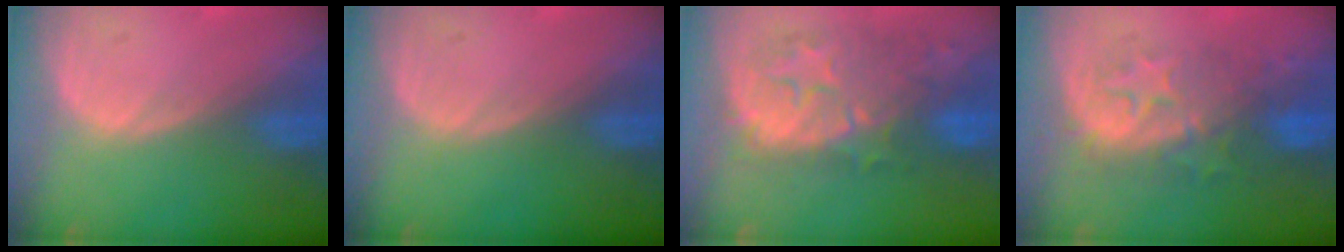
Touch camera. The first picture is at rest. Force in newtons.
{"total": 0.0}
{"total": 10.1, "press": 9.6, "slide": 3.0}
{"total": 8.4, "press": 8.3, "slide": 1.2}